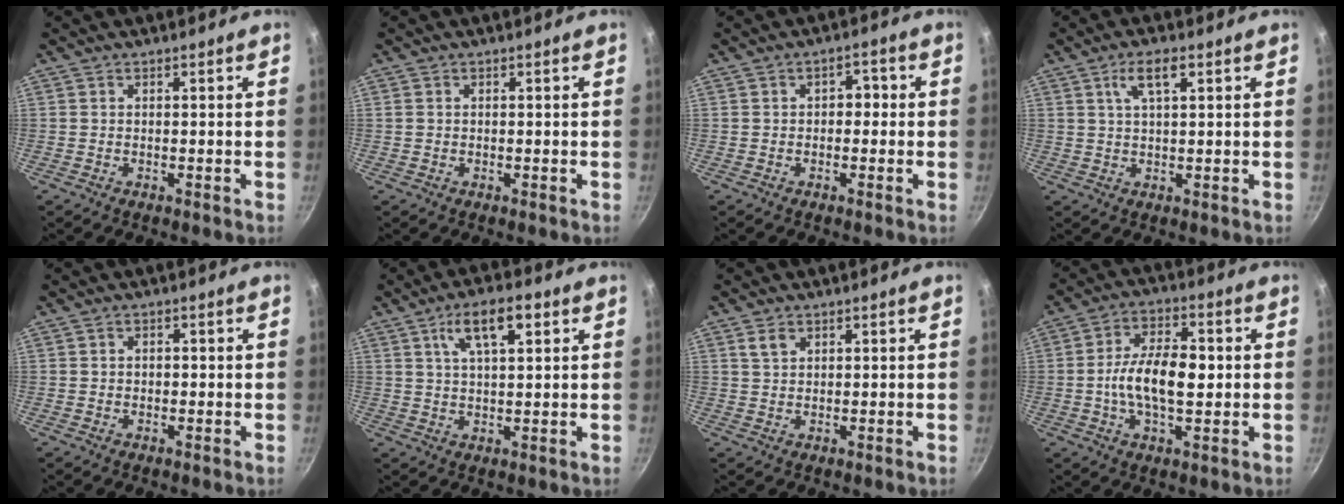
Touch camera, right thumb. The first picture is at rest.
{"total": 0.7, "force": [0.2, 0.6, 0.2], "torque": [-0.003, 0.002, 0.003]}
{"total": 3.0, "force": [-0.1, 2.2, 2.0], "torque": [-0.004, 0.012, -0.005]}
{"total": 5.1, "force": [2.2, 1.8, 4.3], "torque": [-0.075, 0.002, 0.043]}
{"total": 1.3, "force": [0.0, 1.1, 0.7], "torque": [-0.008, 0.005, -0.002]}
{"total": 9.0, "force": [3.9, 3.5, 7.3], "torque": [-0.114, 0.000, 0.067]}
{"total": 2.5, "force": [1.3, 1.7, 1.4], "torque": [-0.017, 0.000, 0.026]}
{"total": 11.6, "force": [-0.2, 5.9, 10.0], "torque": [-0.165, 0.017, -0.013]}